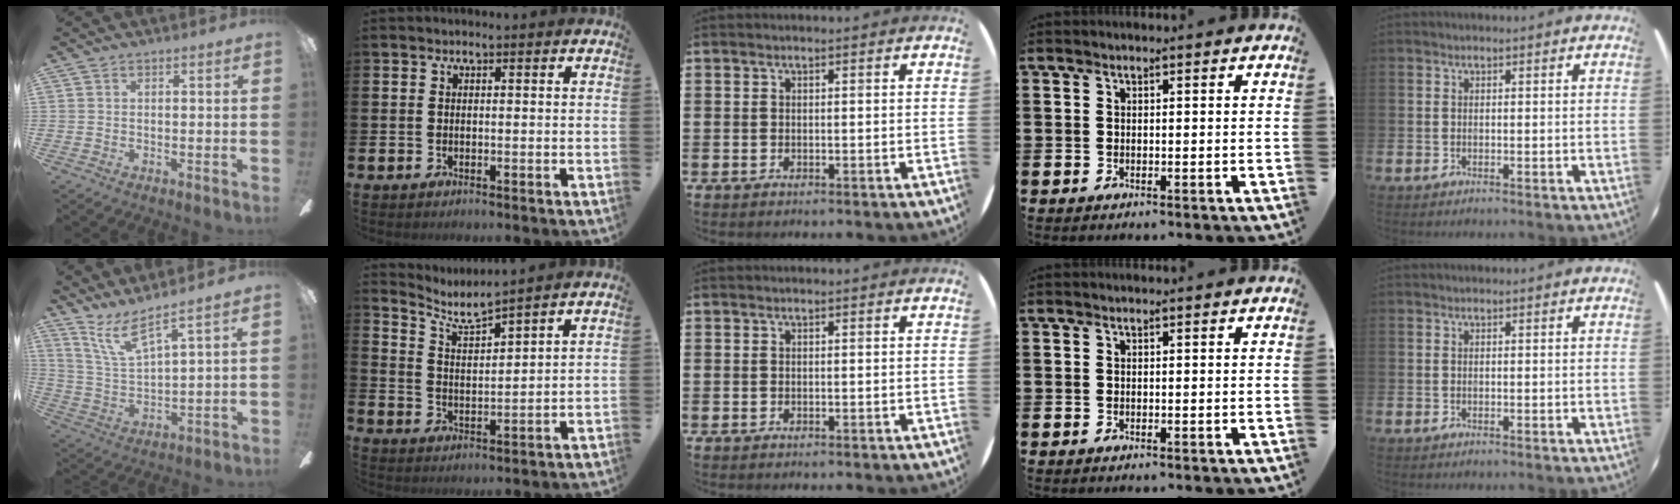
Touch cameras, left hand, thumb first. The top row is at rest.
{"thumb": {"total": 10.4, "force": [7.9, 2.2, 6.5], "torque": [-0.143, -0.035, 0.145]}, "index": {"total": 4.7, "force": [4.4, 0.4, 1.6], "torque": [-0.054, -0.023, 0.074]}}